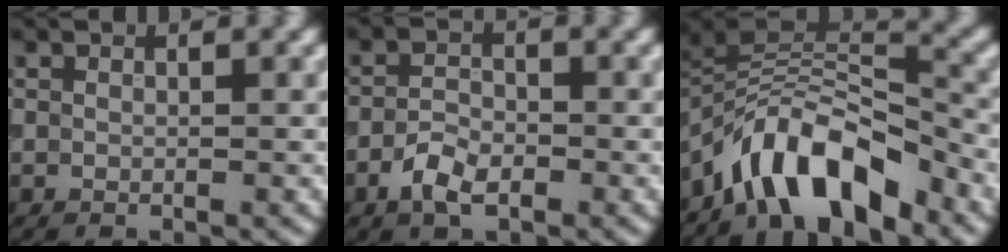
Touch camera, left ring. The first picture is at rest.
{"total": 3.1, "force": [-1.7, 1.6, 2.0], "torque": [-0.038, 0.002, -0.040]}
{"total": 8.5, "force": [-5.8, 3.1, 5.3], "torque": [-0.069, 0.011, -0.113]}